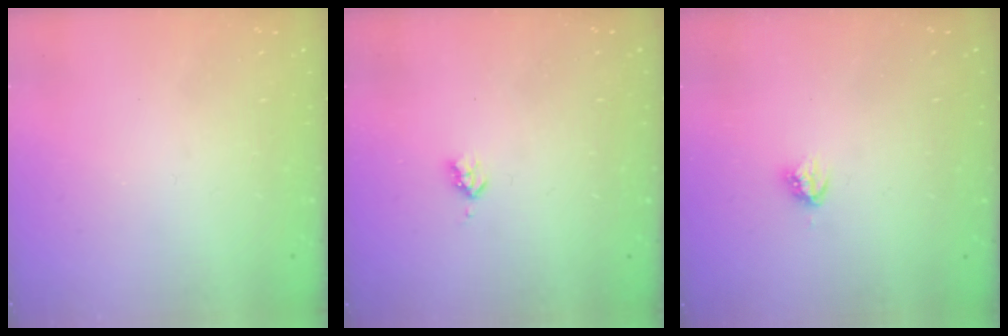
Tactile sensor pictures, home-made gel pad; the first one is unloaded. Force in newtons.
{"total": 2.9, "press": 2.9, "slide": 0.5}
{"total": 3.8, "press": 3.8, "slide": 0.4}